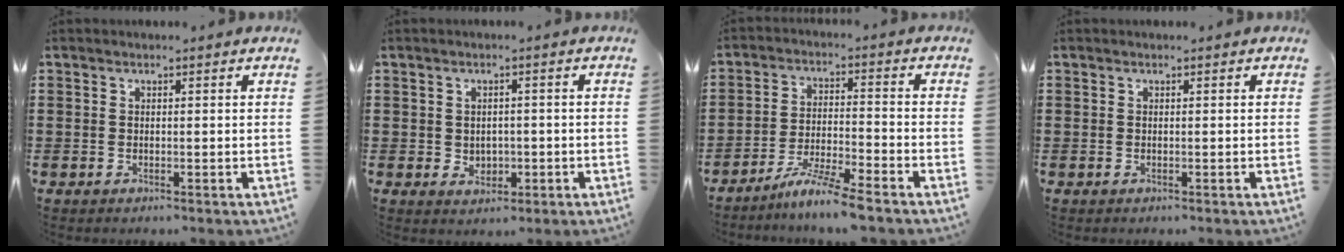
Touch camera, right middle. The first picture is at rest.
{"total": 2.0, "force": [-0.2, 1.7, 1.0], "torque": [-0.016, 0.003, -0.008]}
{"total": 6.6, "force": [-5.7, -0.5, 3.3], "torque": [-0.063, -0.014, -0.108]}
{"total": 0.0}